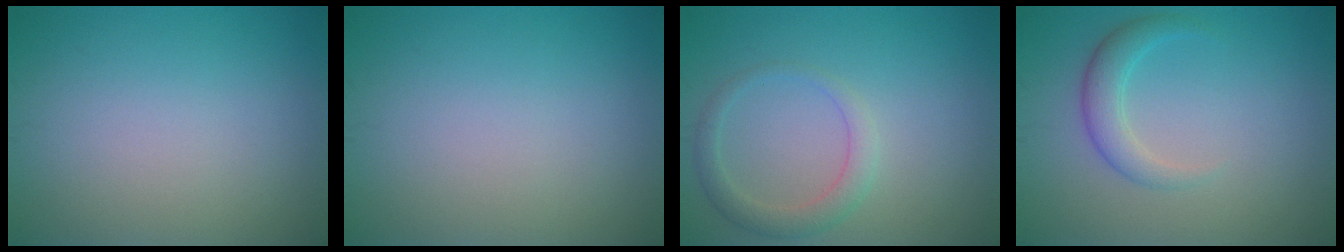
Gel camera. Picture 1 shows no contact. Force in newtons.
{"total": 0.0}
{"total": 2.4, "press": 2.4, "slide": 0.1}
{"total": 2.5, "press": 2.5, "slide": 0.1}